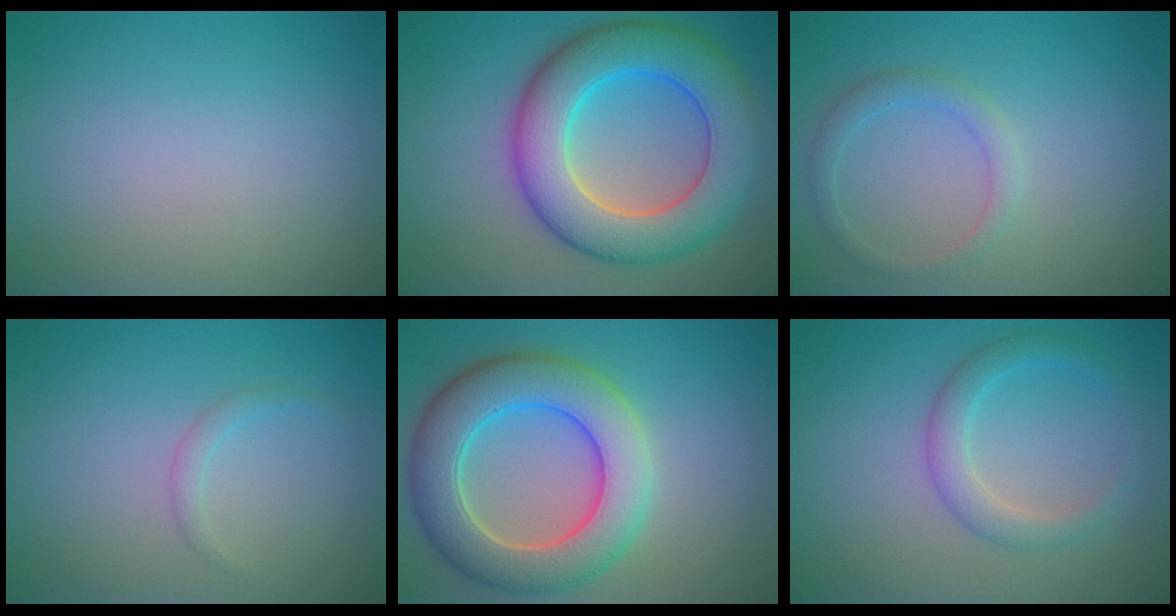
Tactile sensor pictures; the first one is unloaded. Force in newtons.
{"total": 10.2, "press": 10.2, "slide": 0.1}
{"total": 1.9, "press": 1.9, "slide": 0.1}
{"total": 1.0, "press": 1.0, "slide": 0.0}
{"total": 8.9, "press": 8.9, "slide": 0.4}
{"total": 2.9, "press": 2.8, "slide": 0.2}